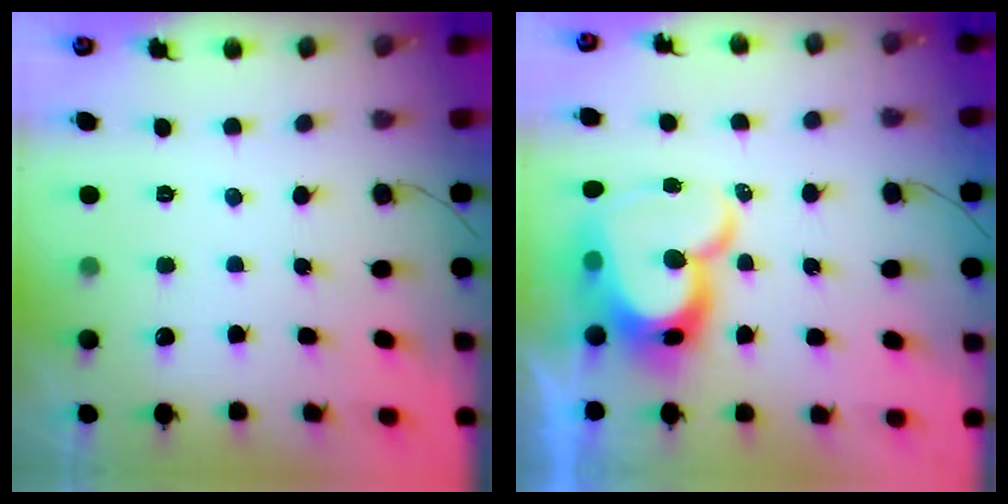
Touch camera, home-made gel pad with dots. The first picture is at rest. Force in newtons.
{"total": 18.7, "press": 18.6, "slide": 1.9}